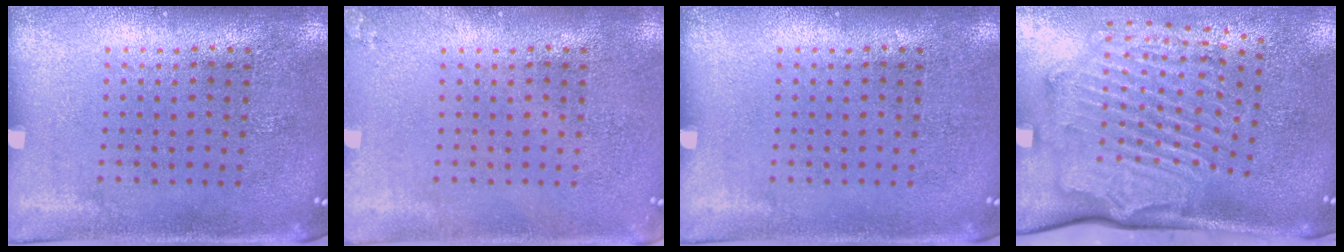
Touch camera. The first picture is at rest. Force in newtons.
{"total": 0.9, "press": 0.9, "slide": 0.1}
{"total": 0.0}
{"total": 2.4, "press": 2.2, "slide": 0.9}